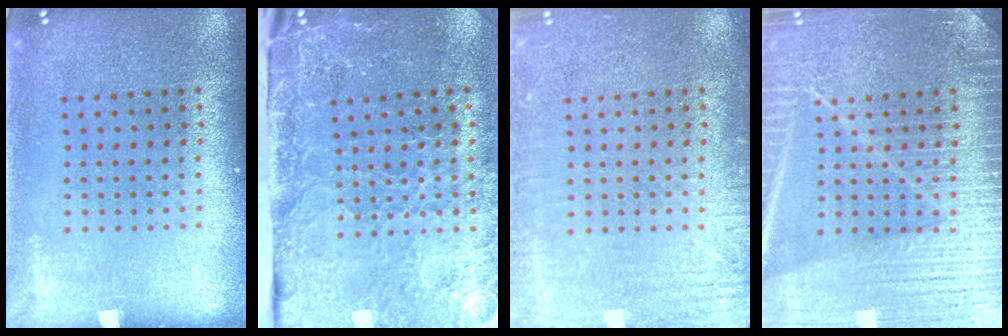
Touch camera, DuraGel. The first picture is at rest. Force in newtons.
{"total": 4.9, "press": 3.7, "slide": 3.3}
{"total": 2.8, "press": 2.8, "slide": 0.4}
{"total": 6.8, "press": 6.7, "slide": 0.9}